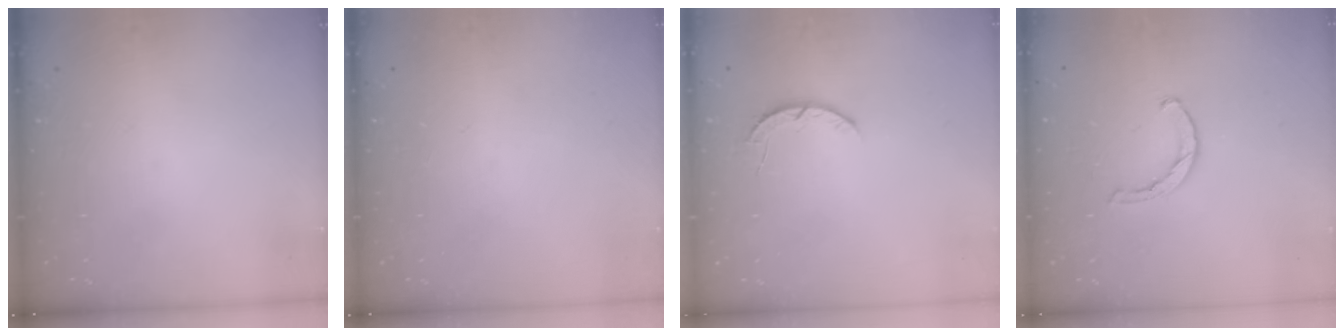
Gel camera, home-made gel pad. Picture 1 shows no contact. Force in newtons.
{"total": 0.0}
{"total": 3.9, "press": 3.9, "slide": 0.4}
{"total": 1.9, "press": 1.9, "slide": 0.3}